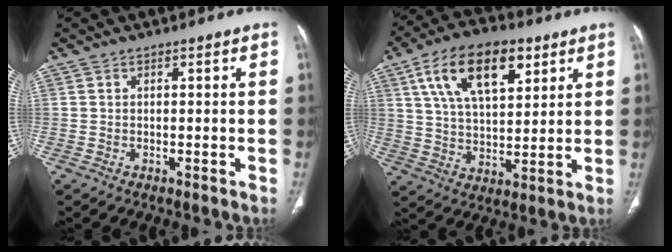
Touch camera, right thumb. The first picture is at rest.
{"total": 16.9, "force": [7.7, 8.6, 12.4], "torque": [-0.186, -0.014, 0.134]}